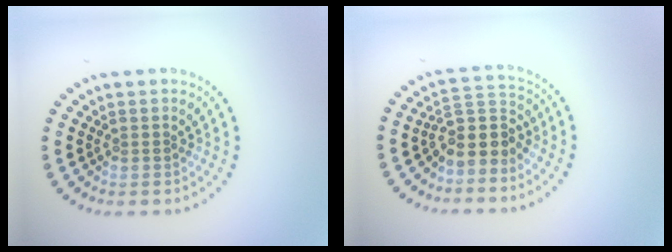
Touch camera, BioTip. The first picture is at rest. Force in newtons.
{"total": 3.7, "press": 3.0, "slide": 2.2}